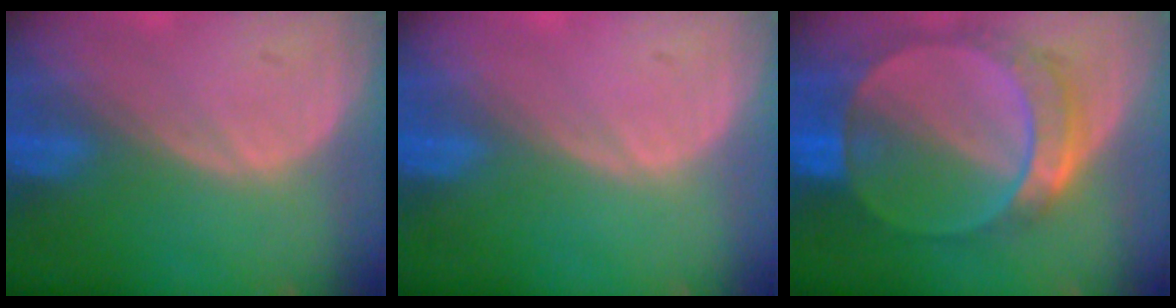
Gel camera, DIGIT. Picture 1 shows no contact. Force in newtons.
{"total": 0.0}
{"total": 8.9, "press": 7.9, "slide": 4.0}